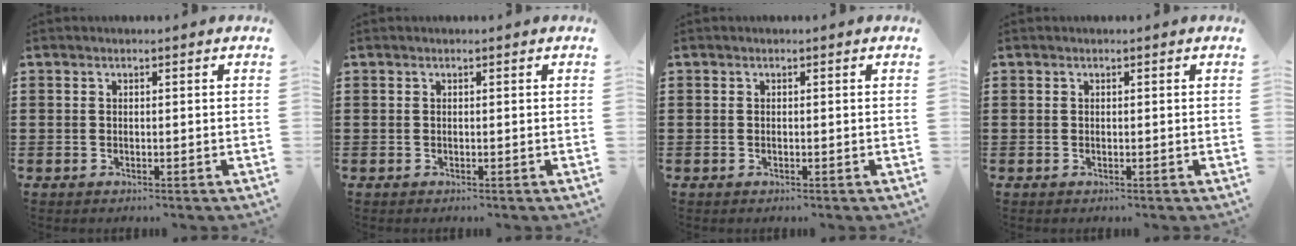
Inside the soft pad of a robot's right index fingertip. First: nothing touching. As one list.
[{"total": 0.0}, {"total": 0.0}, {"total": 0.0}]